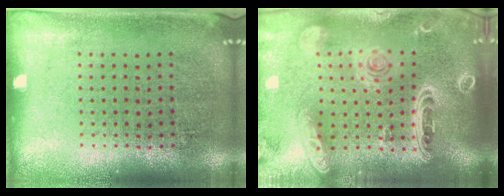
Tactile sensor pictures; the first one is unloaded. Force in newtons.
{"total": 3.7, "press": 3.0, "slide": 2.3}